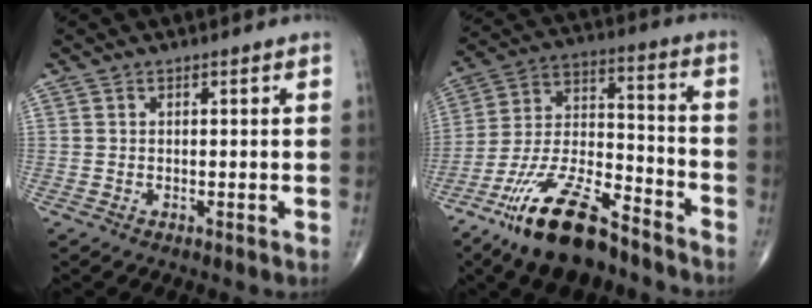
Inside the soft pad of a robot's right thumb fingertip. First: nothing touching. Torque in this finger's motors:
{"motor_torque": [2.69, 1.37, 1.26, -1.50, 0.16]}